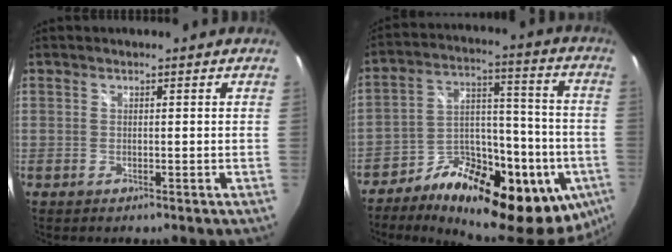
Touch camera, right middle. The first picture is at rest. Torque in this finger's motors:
{"motor_torque": [1.08, -1.06, 0.60, 0.14]}